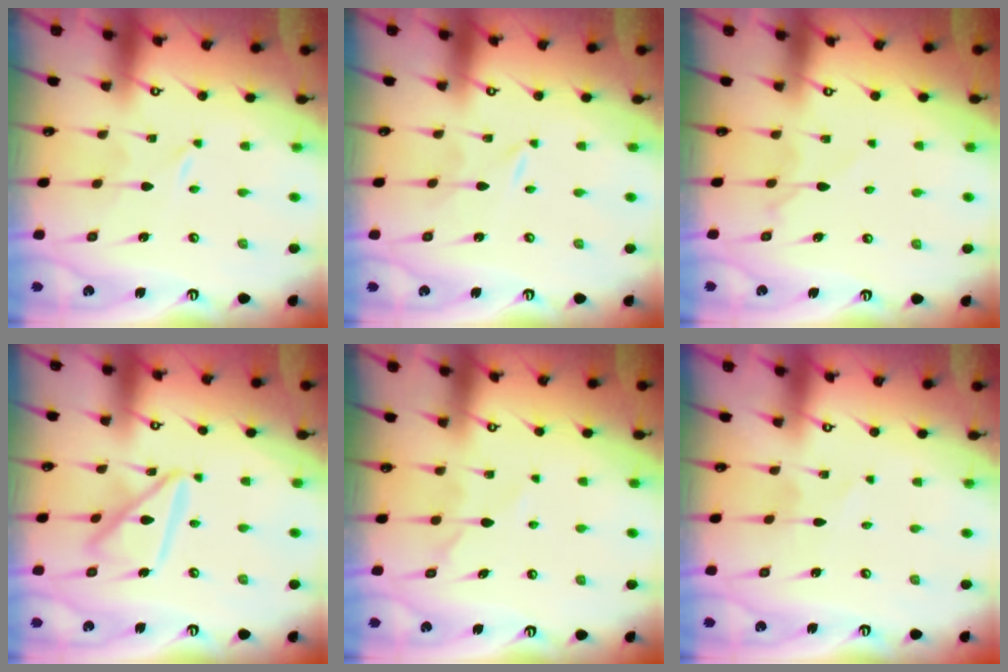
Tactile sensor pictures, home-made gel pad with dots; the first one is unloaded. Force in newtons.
{"total": 0.0}
{"total": 5.5, "press": 5.4, "slide": 0.8}
{"total": 15.0, "press": 14.9, "slide": 1.3}
{"total": 5.3, "press": 5.3, "slide": 0.4}
{"total": 1.2, "press": 1.1, "slide": 0.1}